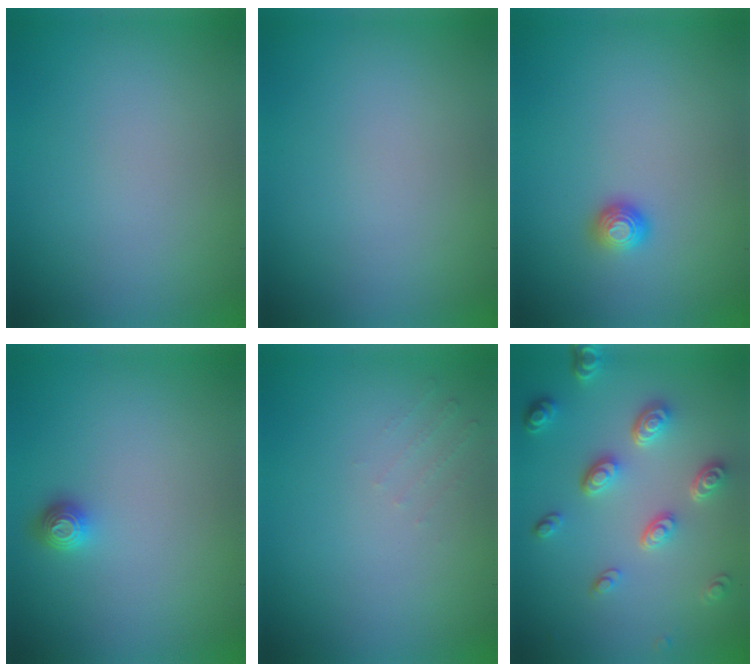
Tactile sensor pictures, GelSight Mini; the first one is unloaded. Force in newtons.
{"total": 0.0}
{"total": 1.3, "press": 1.0, "slide": 0.8}
{"total": 1.4, "press": 1.2, "slide": 0.5}
{"total": 0.8, "press": 0.8, "slide": 0.2}
{"total": 4.7, "press": 3.6, "slide": 3.0}